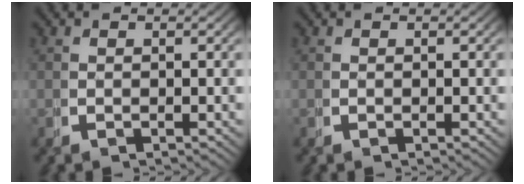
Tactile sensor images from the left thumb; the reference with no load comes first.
{"total": 0.0}